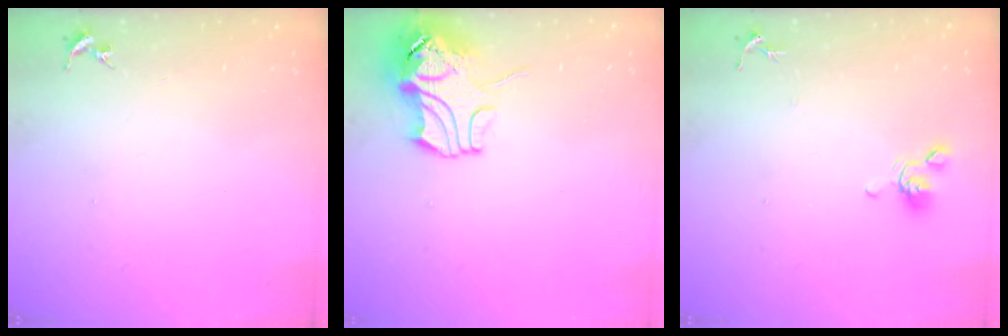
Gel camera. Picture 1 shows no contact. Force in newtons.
{"total": 11.2, "press": 11.0, "slide": 1.7}
{"total": 6.9, "press": 6.7, "slide": 1.6}